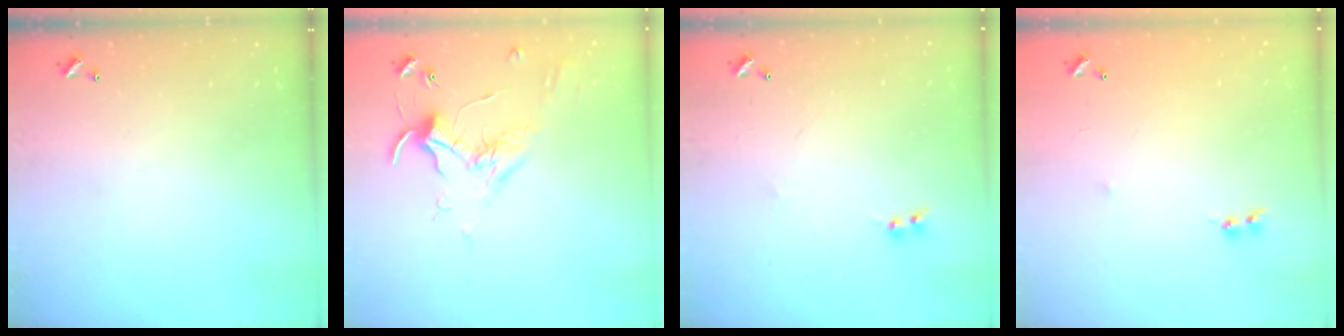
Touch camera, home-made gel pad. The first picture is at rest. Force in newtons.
{"total": 1.7, "press": 1.7, "slide": 0.4}
{"total": 2.0, "press": 2.0, "slide": 0.5}
{"total": 5.7, "press": 5.7, "slide": 0.7}